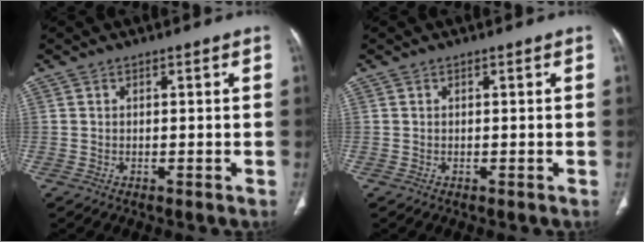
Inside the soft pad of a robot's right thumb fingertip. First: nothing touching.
{"total": 0.0}